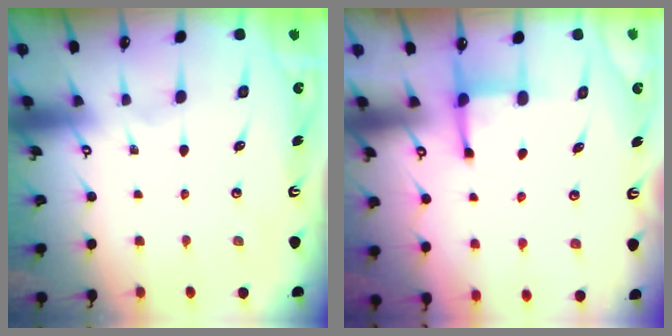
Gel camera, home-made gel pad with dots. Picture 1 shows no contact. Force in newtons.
{"total": 3.0, "press": 3.0, "slide": 0.4}